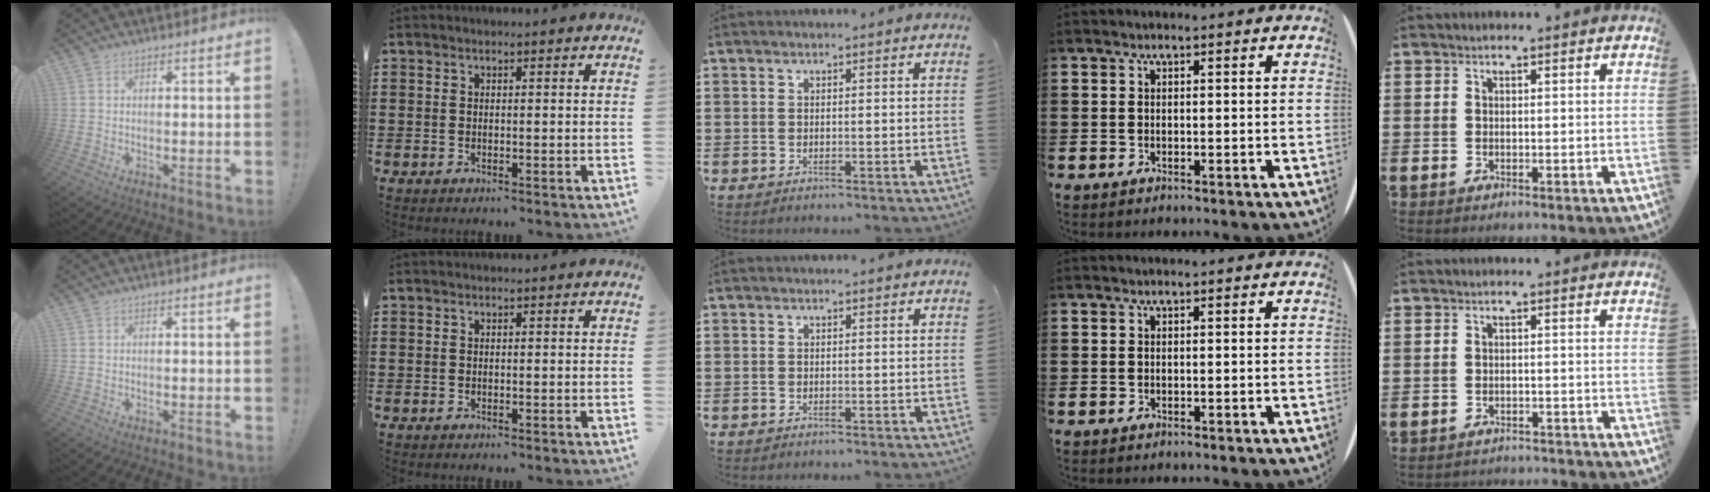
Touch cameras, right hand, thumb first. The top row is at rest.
{"little": {"total": 1.3, "force": [-1.3, 0.0, -0.1], "torque": [-0.003, 0.003, -0.027]}}